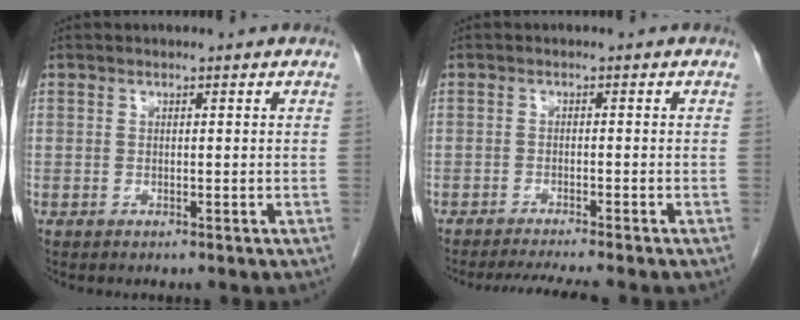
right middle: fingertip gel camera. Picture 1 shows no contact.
{"total": 6.7, "force": [-5.9, -0.5, 3.0], "torque": [-0.037, -0.014, -0.092]}